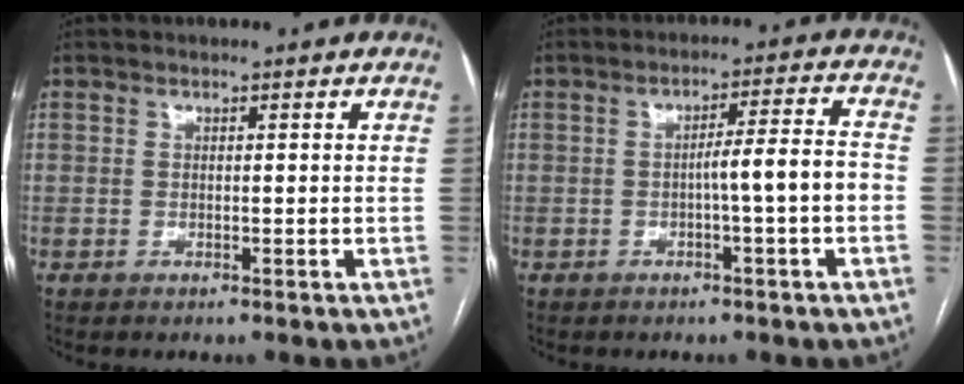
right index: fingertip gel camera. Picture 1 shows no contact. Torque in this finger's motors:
{"motor_torque": [0.78, -0.30, 0.53, 0.10]}